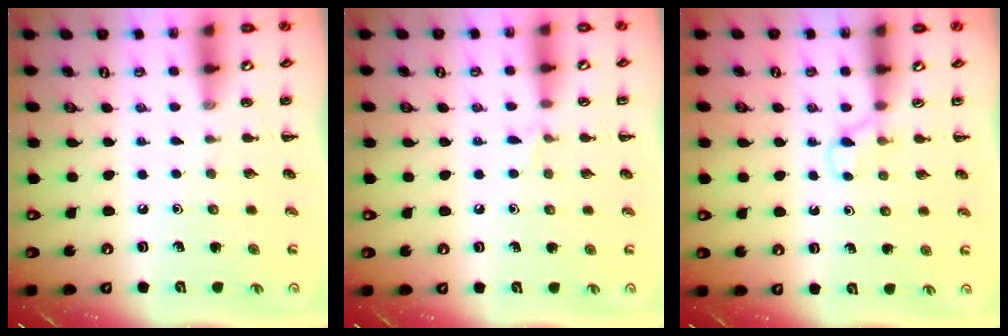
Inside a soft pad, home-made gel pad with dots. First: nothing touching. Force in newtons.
{"total": 3.7, "press": 3.6, "slide": 1.1}
{"total": 2.8, "press": 2.5, "slide": 1.1}